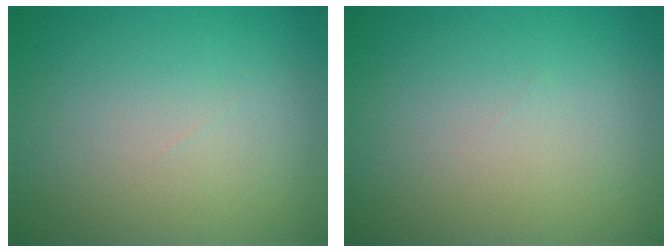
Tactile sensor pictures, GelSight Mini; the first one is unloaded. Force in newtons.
{"total": 0.0}